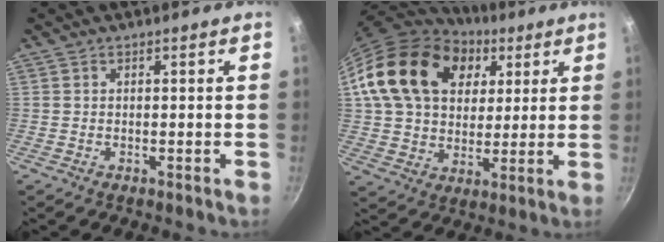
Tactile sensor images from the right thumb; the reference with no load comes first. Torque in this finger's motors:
{"motor_torque": [0.57, 4.44, 0.94, -0.52, 0.30]}